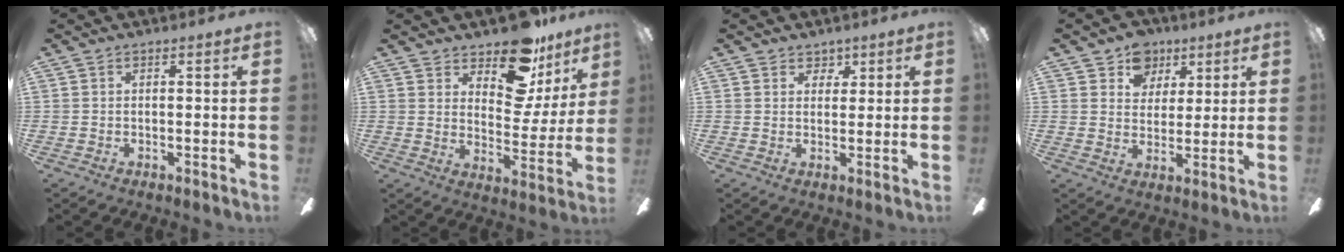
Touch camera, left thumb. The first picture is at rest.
{"total": 15.5, "force": [12.1, 6.7, 7.1], "torque": [-0.114, -0.079, 0.211]}
{"total": 3.5, "force": [2.5, 2.5, 0.4], "torque": [0.006, -0.011, 0.041]}
{"total": 8.8, "force": [5.1, 6.8, 2.1], "torque": [-0.023, -0.018, 0.094]}